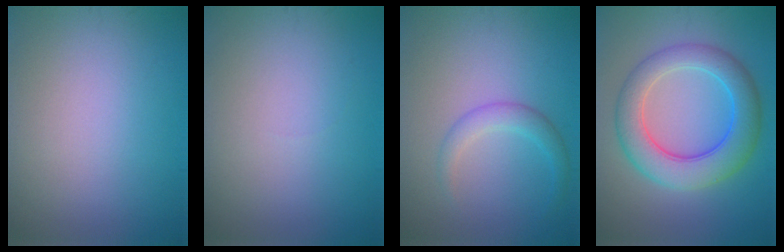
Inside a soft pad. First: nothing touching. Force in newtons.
{"total": 0.0}
{"total": 2.1, "press": 2.1, "slide": 0.1}
{"total": 7.0, "press": 7.0, "slide": 0.4}